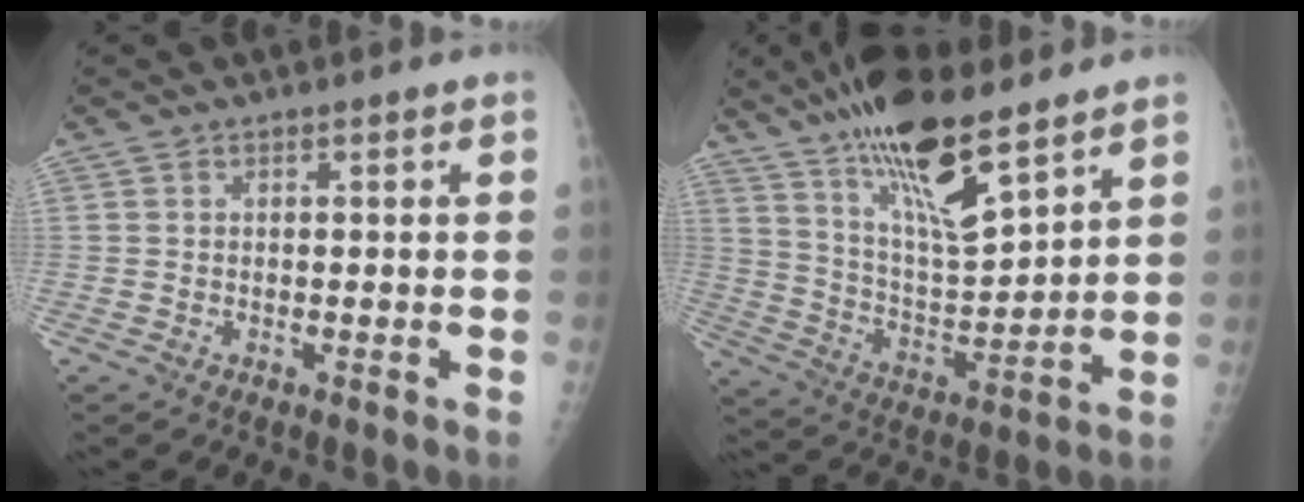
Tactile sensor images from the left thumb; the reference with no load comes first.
{"total": 17.9, "force": [12.6, 4.4, 11.9], "torque": [-0.190, -0.067, 0.234]}